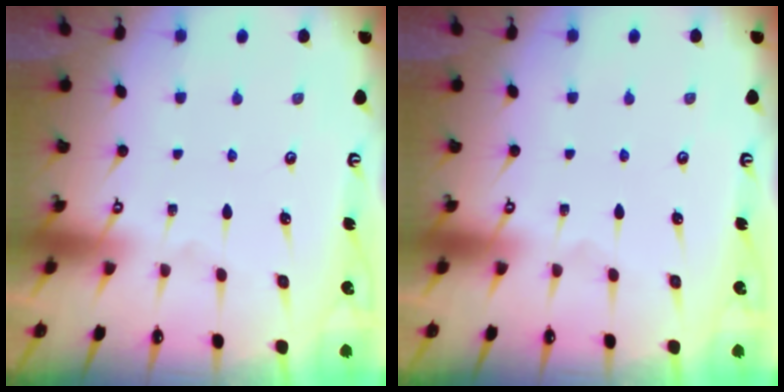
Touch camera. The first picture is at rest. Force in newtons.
{"total": 0.0}